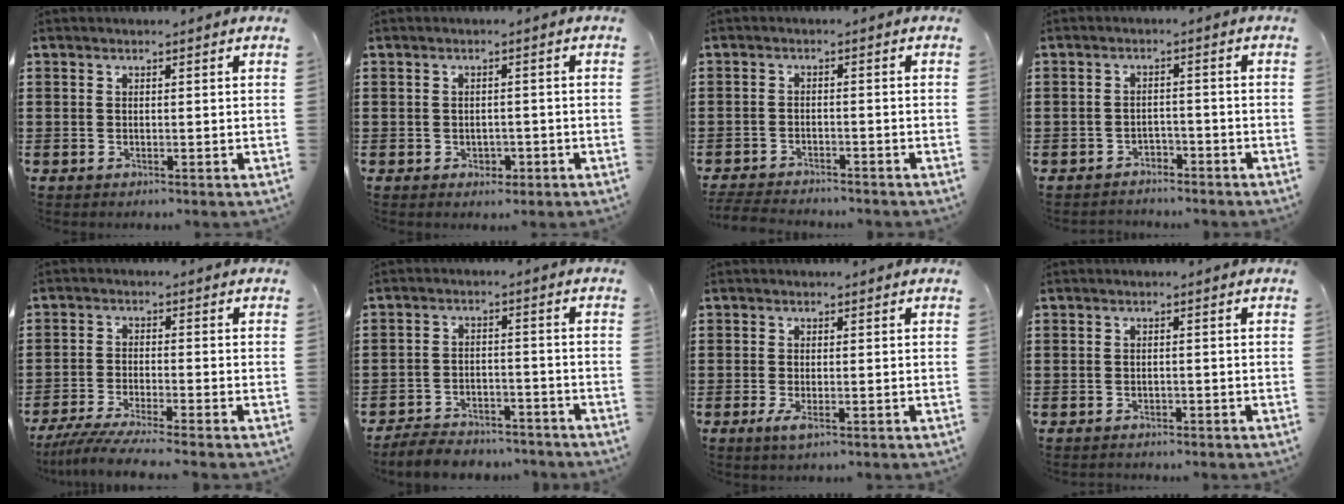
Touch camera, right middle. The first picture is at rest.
{"total": 1.4, "force": [-0.5, 1.1, 0.7], "torque": [-0.010, -0.003, -0.012]}
{"total": 2.9, "force": [-2.9, 0.2, 0.3], "torque": [-0.017, -0.006, -0.063]}
{"total": 1.6, "force": [-1.5, 0.6, -0.1], "torque": [-0.007, 0.001, -0.034]}
{"total": 4.2, "force": [-3.8, -0.3, 1.9], "torque": [-0.054, -0.021, -0.078]}
{"total": 4.7, "force": [-4.5, 0.8, 0.6], "torque": [-0.018, 0.005, -0.095]}
{"total": 1.7, "force": [-0.4, 0.2, 1.6], "torque": [-0.036, -0.009, -0.009]}
{"total": 0.6, "force": [-0.6, 0.2, 0.0], "torque": [-0.002, 0.001, -0.013]}